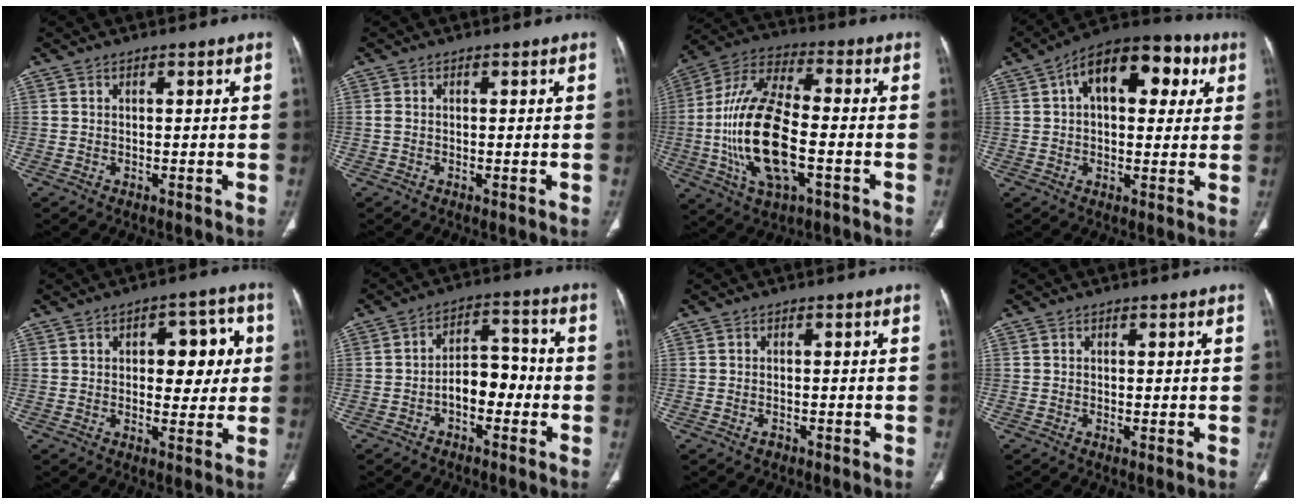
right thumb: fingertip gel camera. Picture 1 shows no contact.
{"total": 0.7, "force": [-0.1, 0.2, 0.6], "torque": [-0.022, -0.005, -0.004]}
{"total": 20.0, "force": [-3.8, 8.6, 17.6], "torque": [-0.357, 0.021, -0.067]}
{"total": 18.1, "force": [5.9, 9.8, 14.0], "torque": [-0.167, 0.024, 0.080]}
{"total": 10.4, "force": [2.0, 5.7, 8.5], "torque": [-0.068, 0.006, 0.025]}
{"total": 7.3, "force": [-2.3, 4.6, 5.3], "torque": [-0.059, 0.039, -0.047]}
{"total": 0.9, "force": [-0.6, 0.6, 0.4], "torque": [-0.006, 0.004, -0.008]}
{"total": 0.8, "force": [-0.1, 0.2, 0.7], "torque": [-0.020, -0.006, -0.002]}